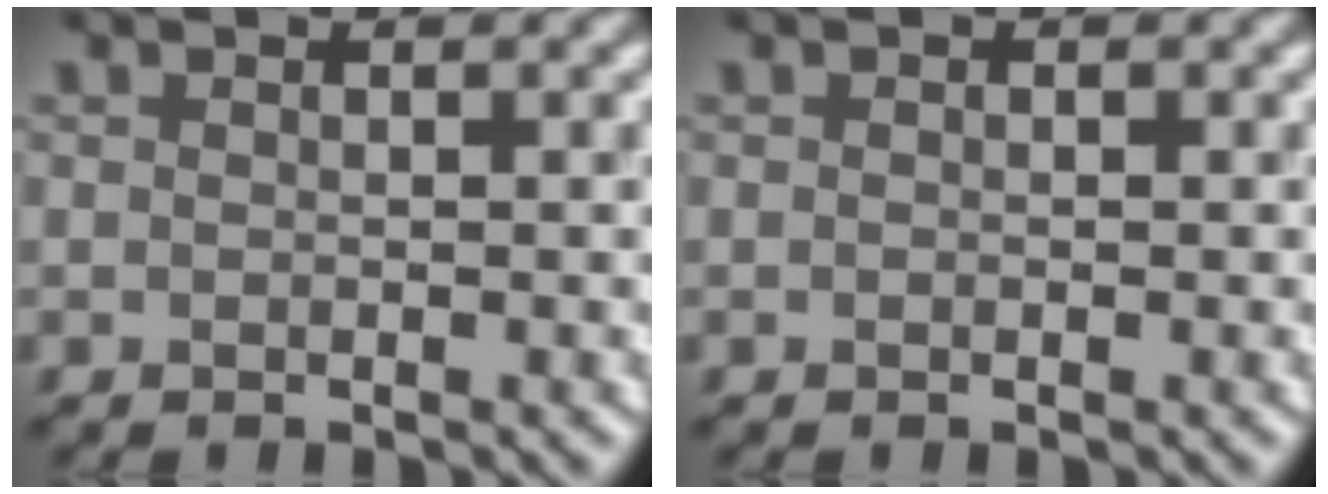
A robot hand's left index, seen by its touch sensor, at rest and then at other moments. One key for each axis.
{"total": 0.0}